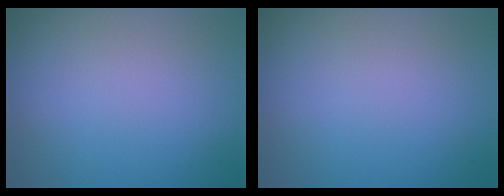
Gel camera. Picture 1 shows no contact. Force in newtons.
{"total": 0.0}